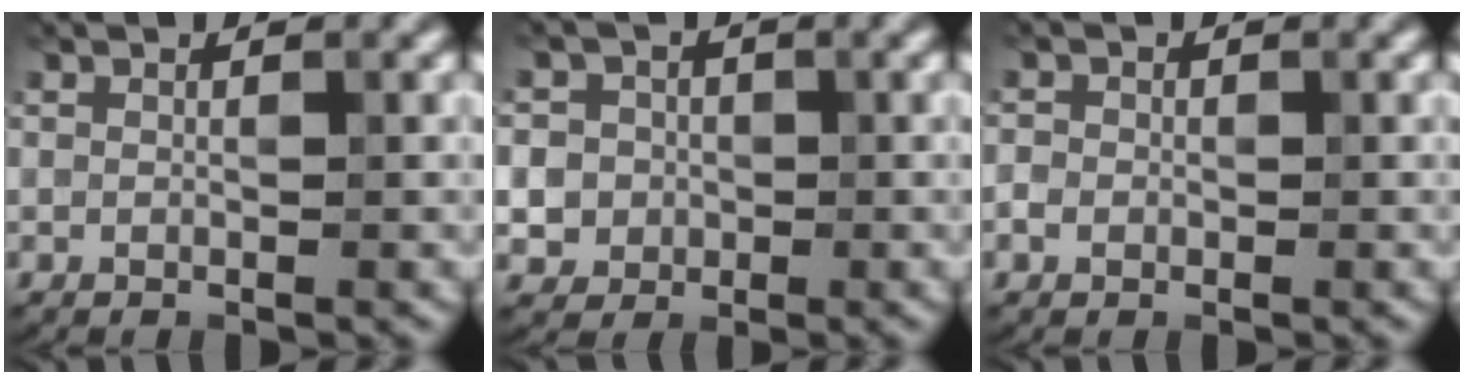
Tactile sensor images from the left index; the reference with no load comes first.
{"total": 6.7, "force": [-0.4, 6.4, 1.9], "torque": [-0.031, 0.015, -0.027]}
{"total": 1.3, "force": [-0.4, 1.2, 0.4], "torque": [-0.005, -0.003, -0.008]}